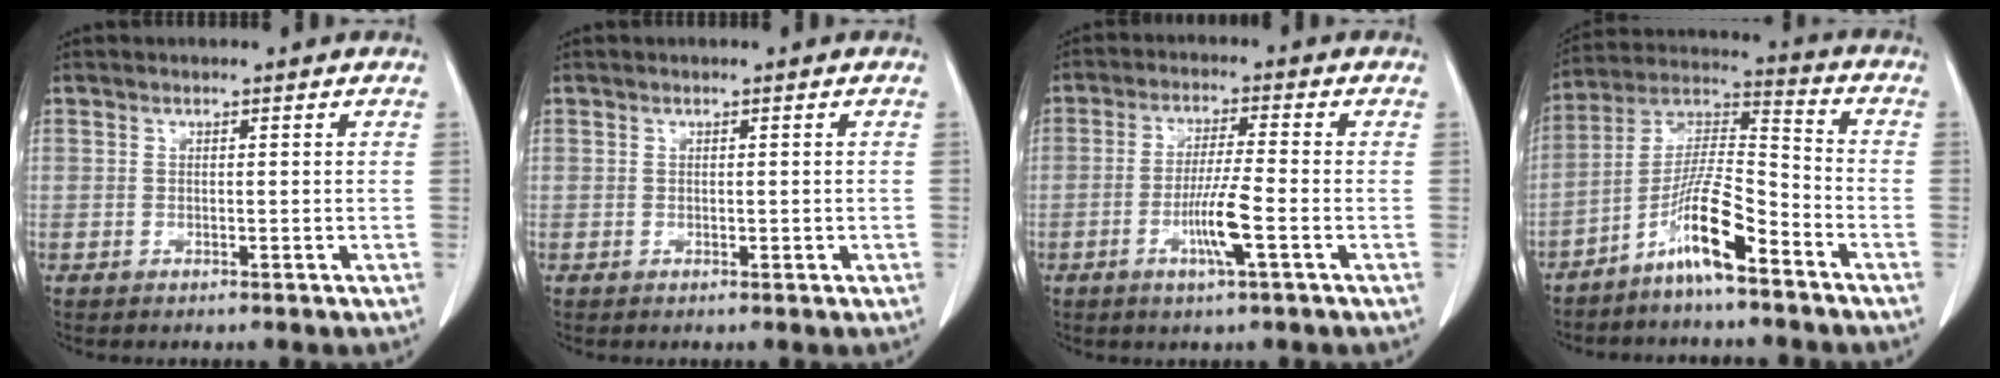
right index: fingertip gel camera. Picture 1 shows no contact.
{"total": 0.6, "force": [-0.1, 0.4, 0.5], "torque": [-0.008, 0.002, 0.002]}
{"total": 6.6, "force": [-2.4, -0.2, 6.1], "torque": [-0.116, -0.008, -0.046]}
{"total": 10.7, "force": [-6.8, 1.0, 8.2], "torque": [-0.165, 0.007, -0.132]}